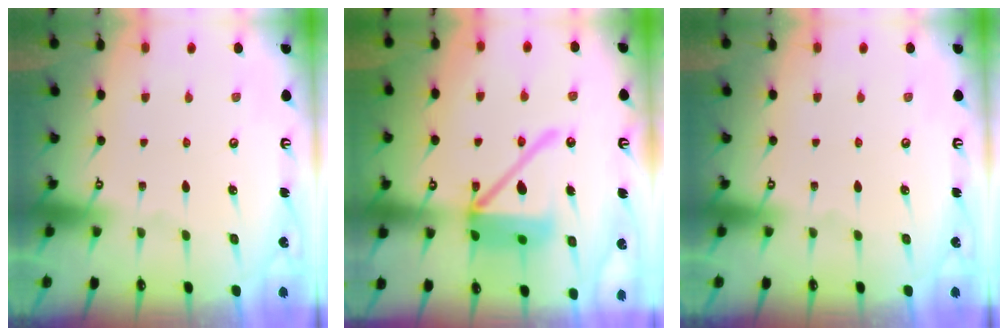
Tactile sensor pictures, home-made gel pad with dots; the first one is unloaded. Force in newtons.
{"total": 15.6, "press": 15.5, "slide": 1.8}
{"total": 0.0}